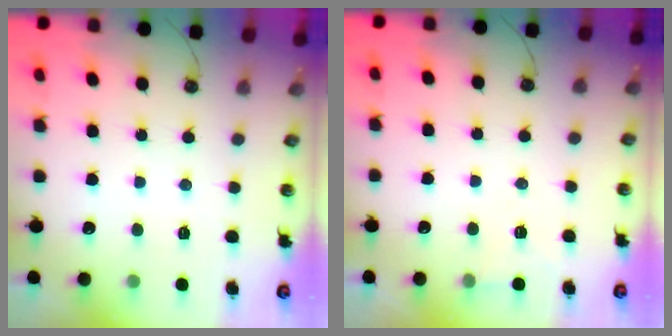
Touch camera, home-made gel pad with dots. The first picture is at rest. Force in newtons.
{"total": 4.8, "press": 2.5, "slide": 4.1}